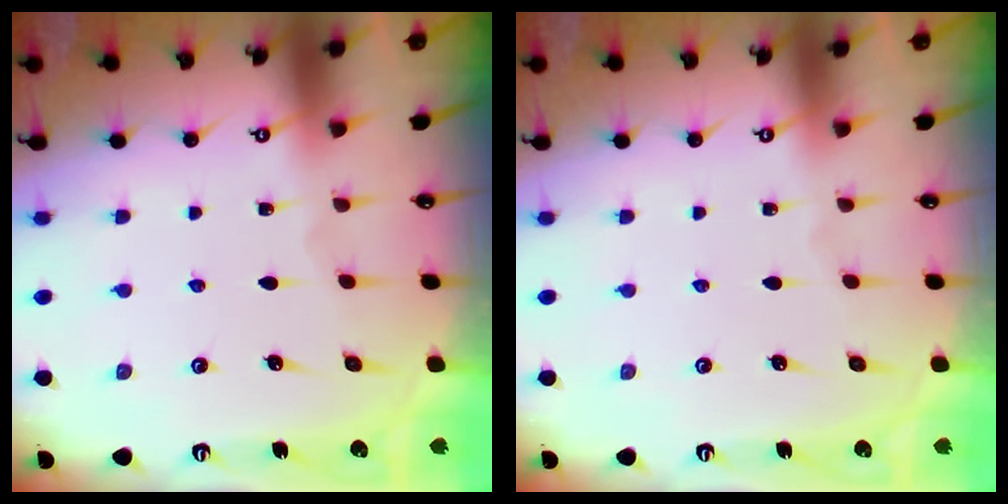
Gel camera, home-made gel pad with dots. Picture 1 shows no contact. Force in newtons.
{"total": 0.0}